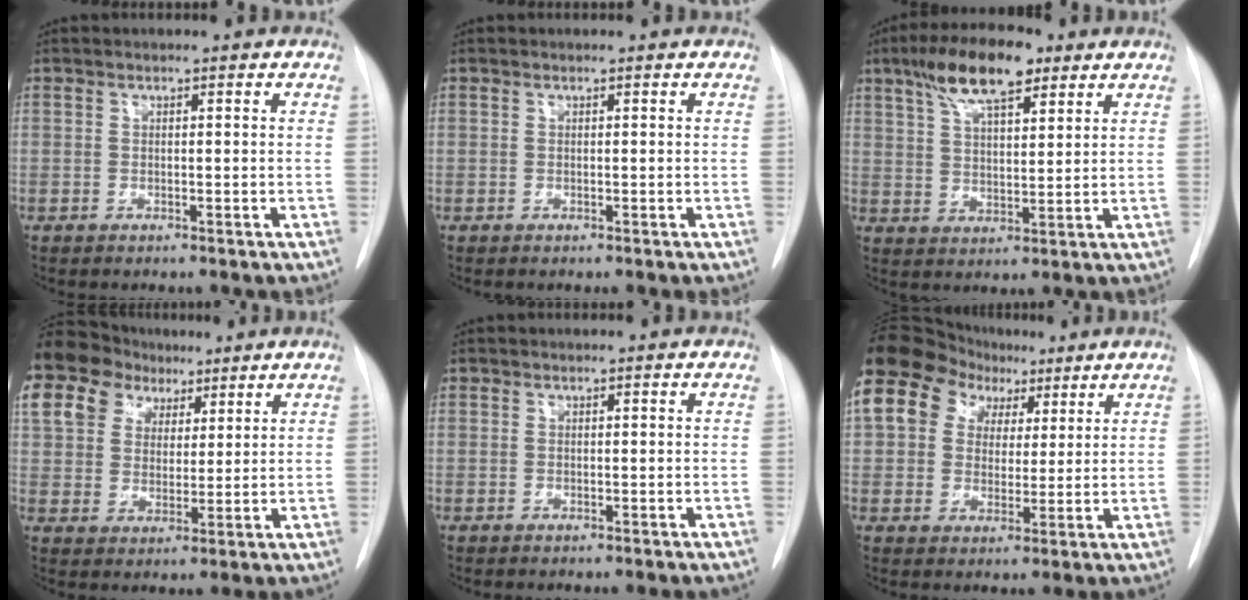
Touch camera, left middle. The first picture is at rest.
{"total": 0.0}
{"total": 11.1, "force": [6.9, 3.4, 8.1], "torque": [-0.152, 0.017, 0.121]}
{"total": 26.8, "force": [14.8, 19.2, 11.5], "torque": [-0.351, 0.105, 0.280]}
{"total": 0.0}
{"total": 20.0, "force": [9.6, 15.3, 8.7], "torque": [-0.227, 0.099, 0.181]}